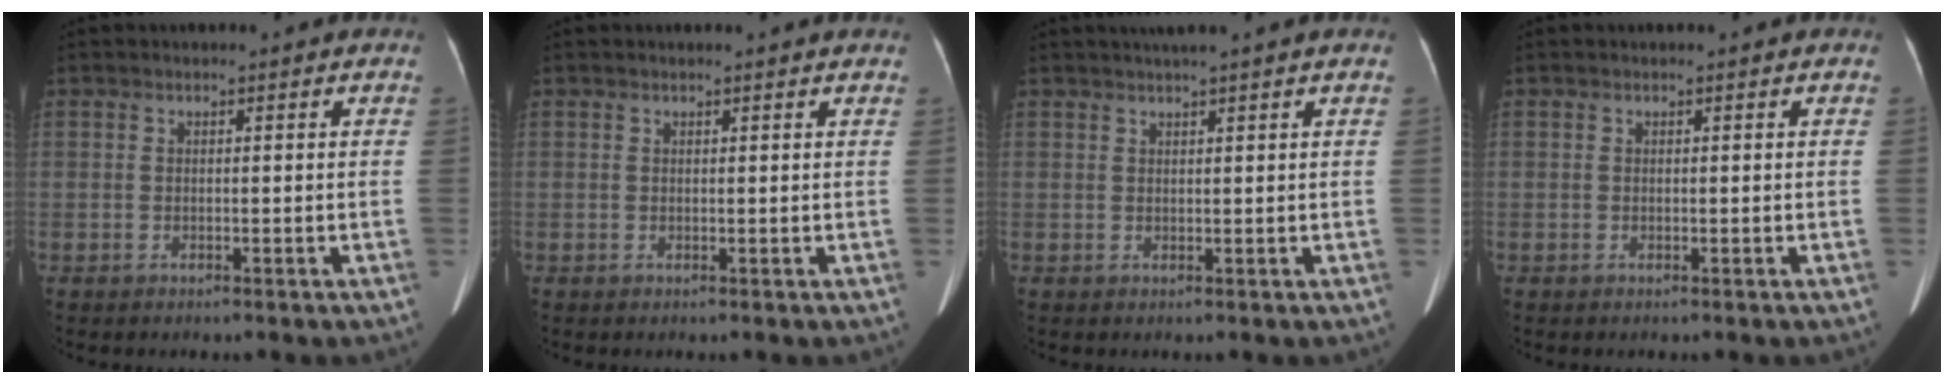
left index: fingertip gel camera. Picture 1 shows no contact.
{"total": 1.4, "force": [1.3, -0.2, 0.4], "torque": [-0.017, 0.004, 0.011]}
{"total": 3.4, "force": [2.7, -0.8, 1.9], "torque": [-0.022, 0.021, 0.046]}
{"total": 0.0}